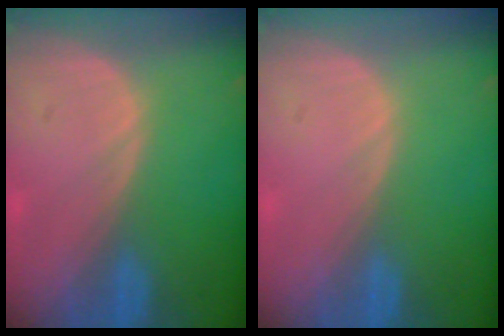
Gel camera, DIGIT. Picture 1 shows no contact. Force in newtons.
{"total": 0.0}